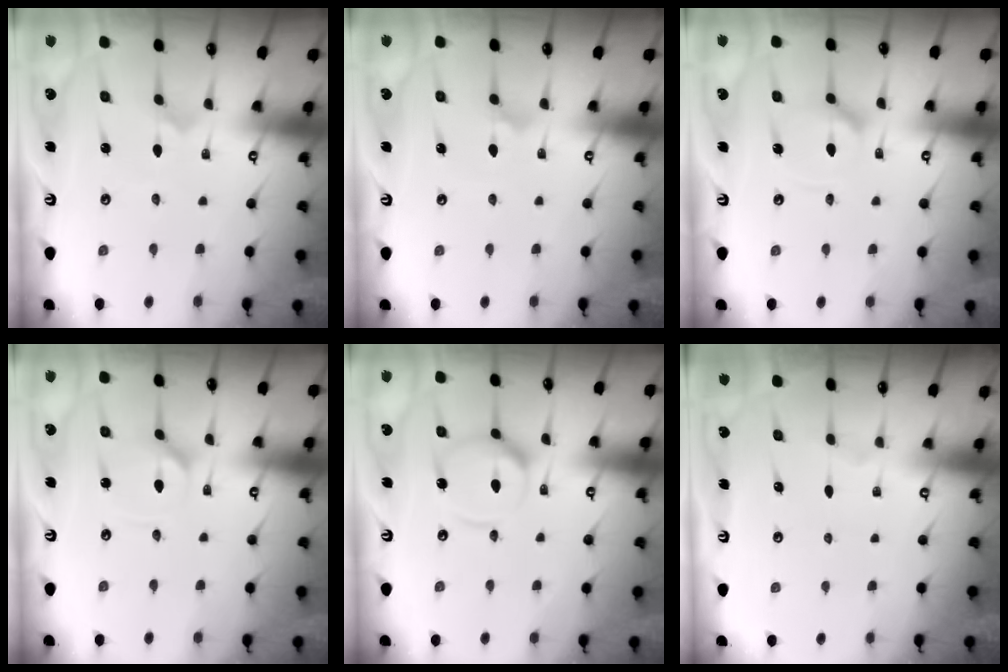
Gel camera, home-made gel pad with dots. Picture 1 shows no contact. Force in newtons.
{"total": 2.5, "press": 2.5, "slide": 0.3}
{"total": 8.6, "press": 8.6, "slide": 0.9}
{"total": 2.9, "press": 2.9, "slide": 0.4}
{"total": 11.7, "press": 11.7, "slide": 1.3}
{"total": 0.0}